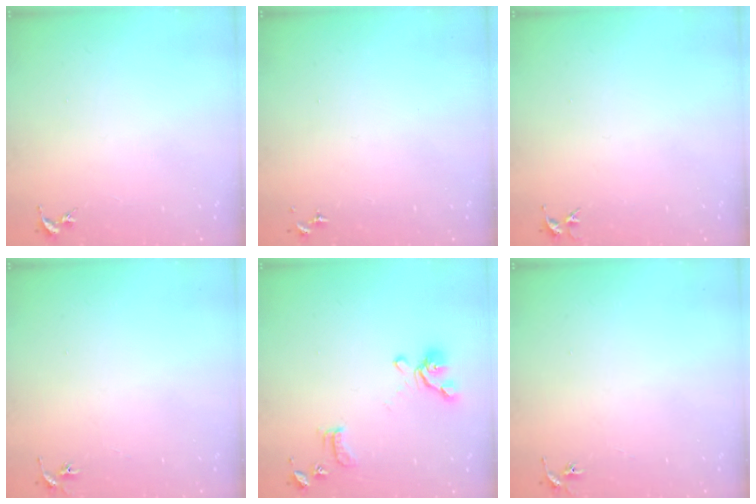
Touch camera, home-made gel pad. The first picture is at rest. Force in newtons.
{"total": 0.0}
{"total": 3.7, "press": 3.7, "slide": 0.4}
{"total": 2.9, "press": 2.9, "slide": 0.3}
{"total": 12.6, "press": 12.5, "slide": 1.4}
{"total": 2.9, "press": 2.9, "slide": 0.3}